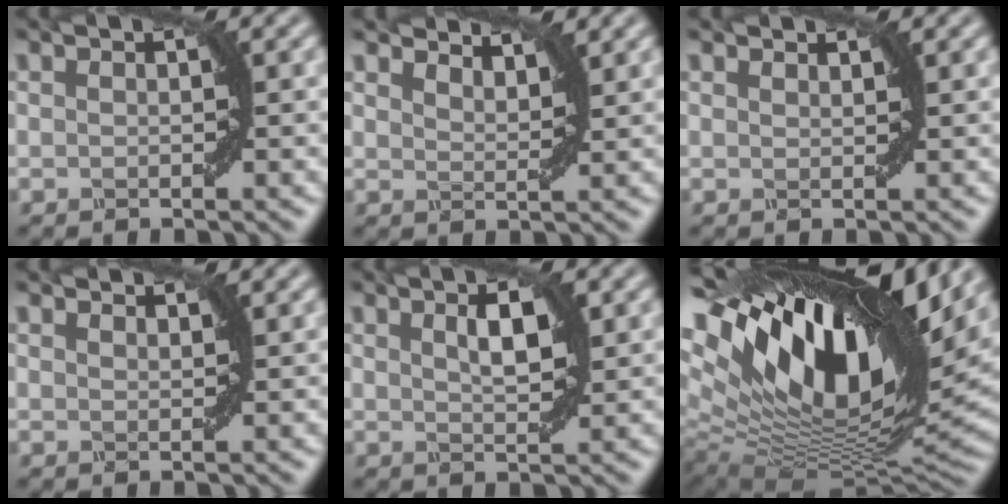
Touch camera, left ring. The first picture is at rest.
{"total": 3.0, "force": [3.0, 0.3, 0.4], "torque": [-0.013, 0.004, 0.041]}
{"total": 0.7, "force": [0.6, -0.1, -0.3], "torque": [0.002, 0.004, 0.010]}
{"total": 0.9, "force": [0.9, -0.1, -0.2], "torque": [0.003, 0.004, 0.015]}
{"total": 2.3, "force": [0.6, 0.7, 2.2], "torque": [-0.041, 0.011, 0.019]}
{"total": 18.5, "force": [7.3, 8.0, 15.0], "torque": [-0.274, 0.037, 0.125]}